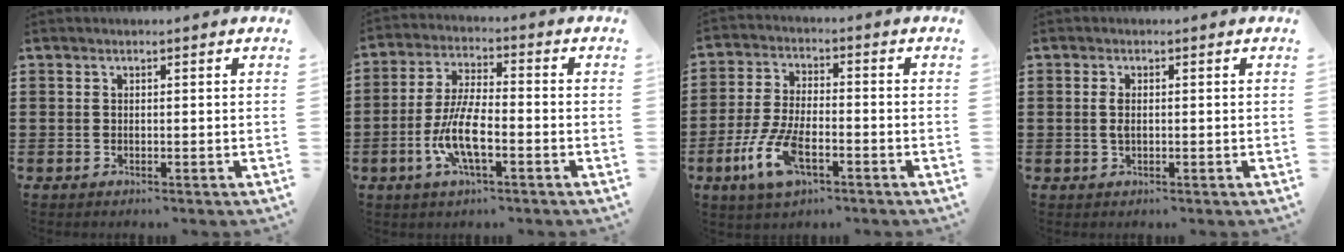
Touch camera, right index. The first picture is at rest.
{"total": 8.4, "force": [-2.7, 2.6, 7.5], "torque": [-0.170, -0.014, -0.057]}
{"total": 9.2, "force": [-4.0, 3.6, 7.4], "torque": [-0.172, -0.013, -0.074]}
{"total": 1.8, "force": [0.1, 0.9, 1.6], "torque": [-0.033, 0.003, 0.000]}